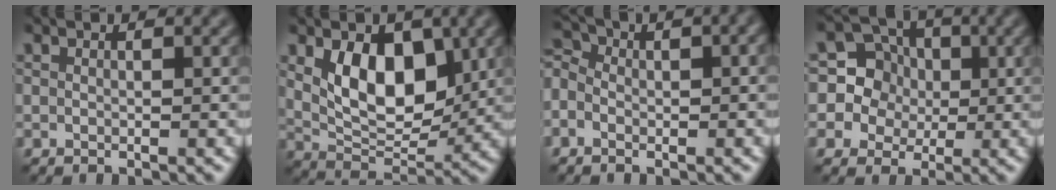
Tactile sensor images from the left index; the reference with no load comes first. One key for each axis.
{"total": 6.4, "fx": 1.6, "fy": 4.0, "fz": 4.8, "tx": -0.081, "ty": -0.012, "tz": 0.029}
{"total": 5.4, "fx": -0.9, "fy": 3.4, "fz": 4.1, "tx": -0.068, "ty": 0.021, "tz": -0.028}
{"total": 7.7, "fx": 1.0, "fy": 7.4, "fz": 1.7, "tx": -0.056, "ty": 0.036, "tz": 0.010}